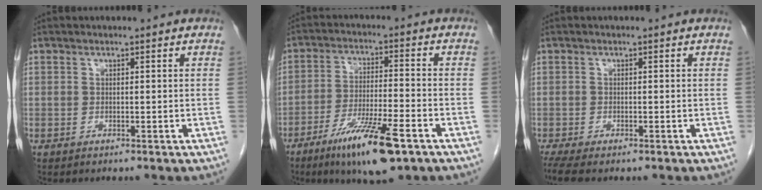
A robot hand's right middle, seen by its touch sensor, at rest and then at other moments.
{"total": 12.0, "force": [-7.1, 1.5, 9.5], "torque": [-0.178, -0.026, -0.119]}
{"total": 3.7, "force": [-2.8, 1.0, 2.2], "torque": [-0.046, -0.012, -0.048]}